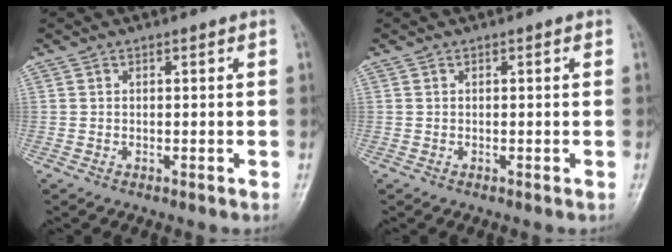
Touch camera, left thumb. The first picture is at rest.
{"total": 0.0}